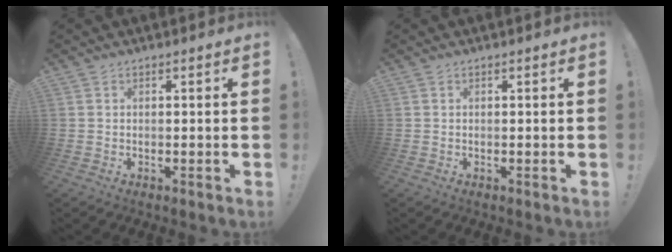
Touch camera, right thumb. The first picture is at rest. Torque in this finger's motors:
{"motor_torque": [-0.01, 0.00, 0.07, -0.02, 0.02]}